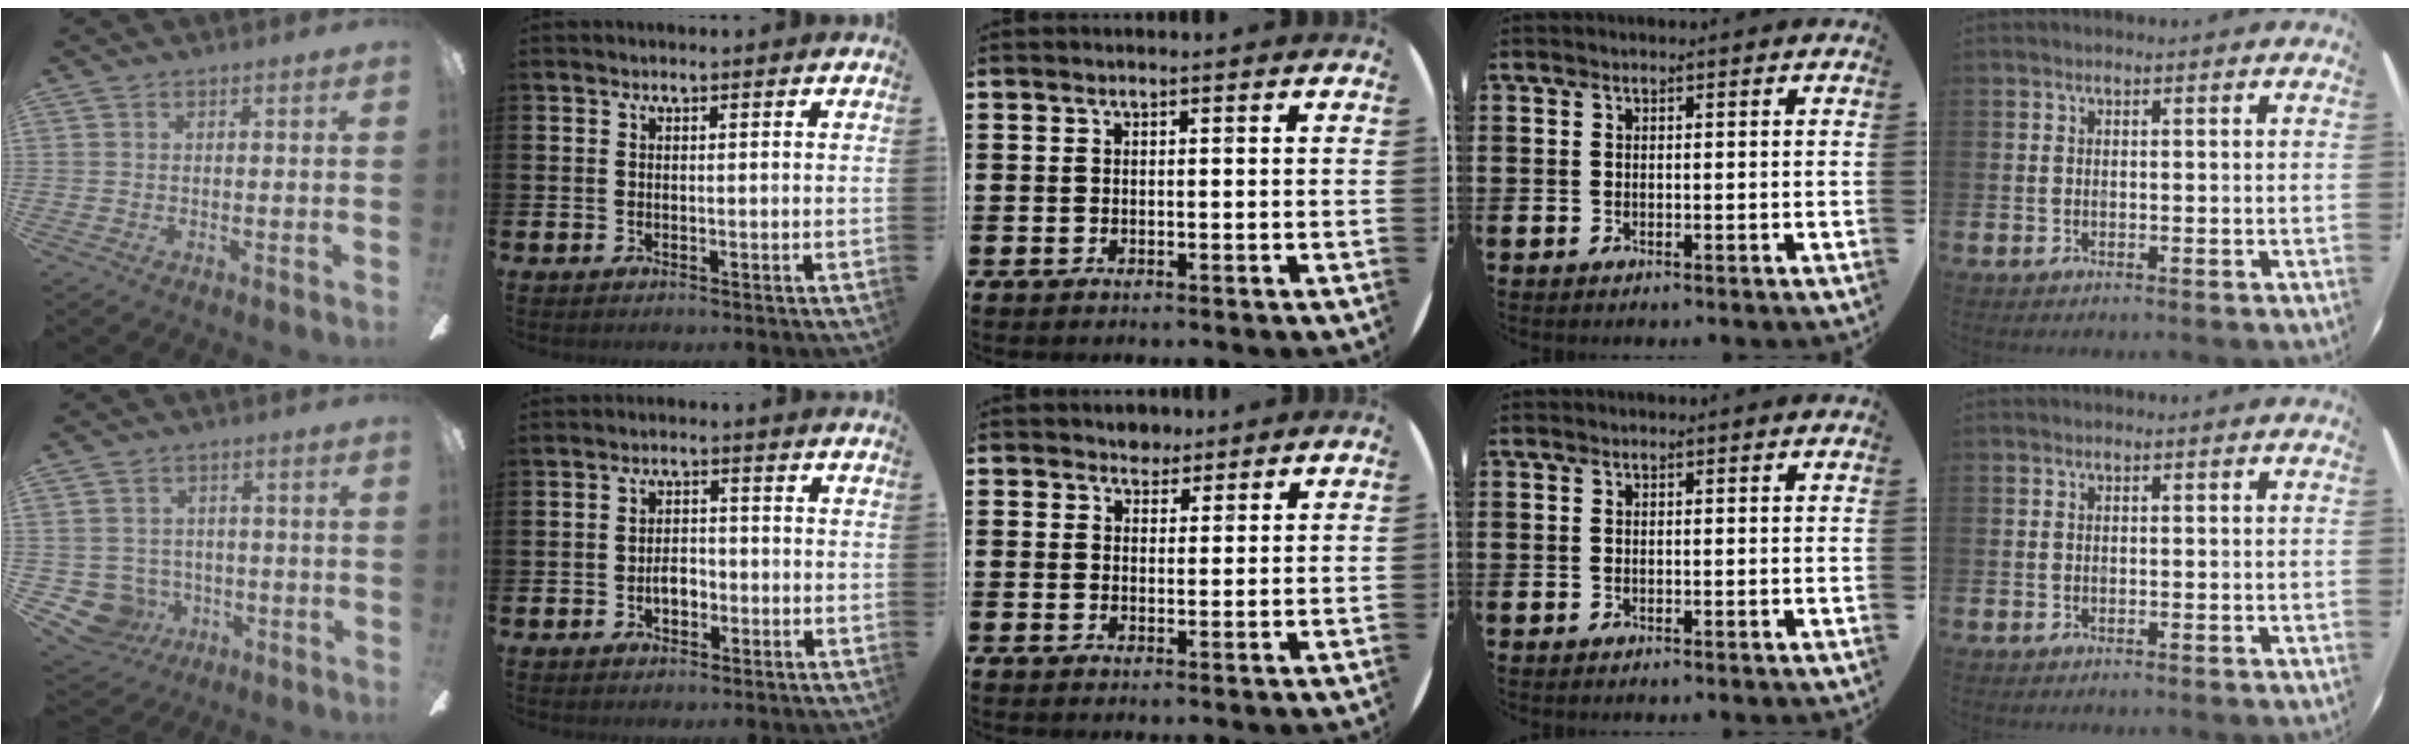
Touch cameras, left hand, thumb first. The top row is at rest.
{"thumb": {"total": 7.8, "force": [-2.2, 7.3, 1.9], "torque": [-0.083, 0.013, -0.036]}, "index": {"total": 3.0, "force": [-1.0, 1.9, 2.1], "torque": [-0.031, 0.001, -0.022]}, "middle": {"total": 2.3, "force": [2.2, 0.9, 0.0], "torque": [-0.005, 0.001, 0.042]}}